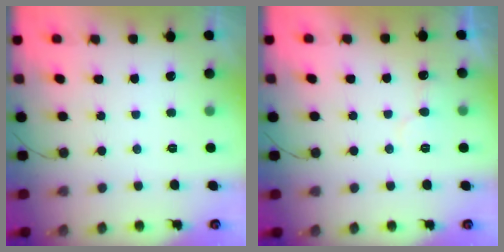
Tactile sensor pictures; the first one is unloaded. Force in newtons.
{"total": 7.2, "press": 7.2, "slide": 0.3}